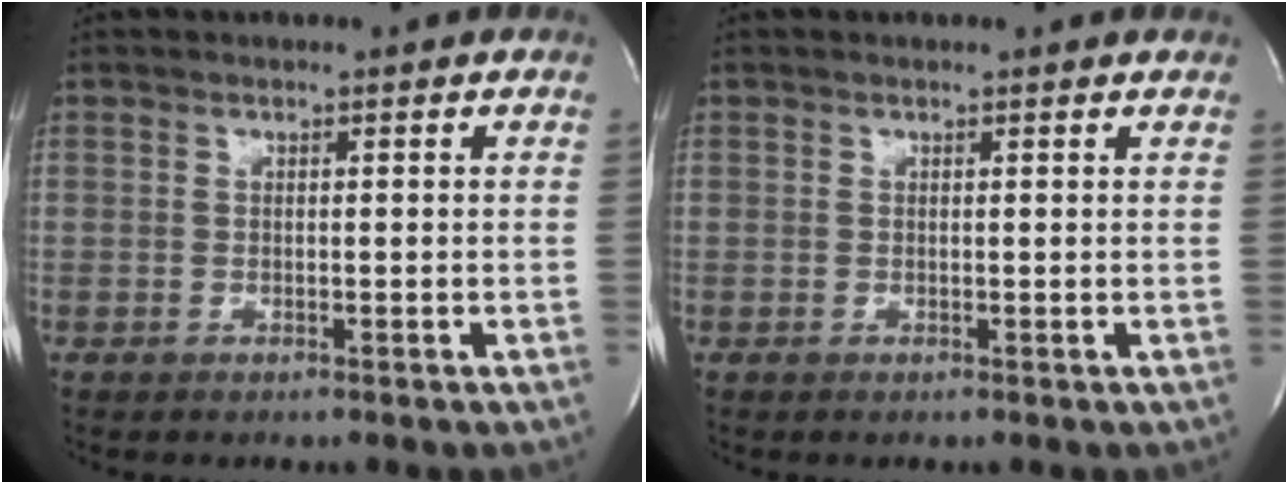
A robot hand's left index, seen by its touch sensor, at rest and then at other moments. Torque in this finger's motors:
{"motor_torque": [-0.05, 0.06, -0.01, -0.03]}